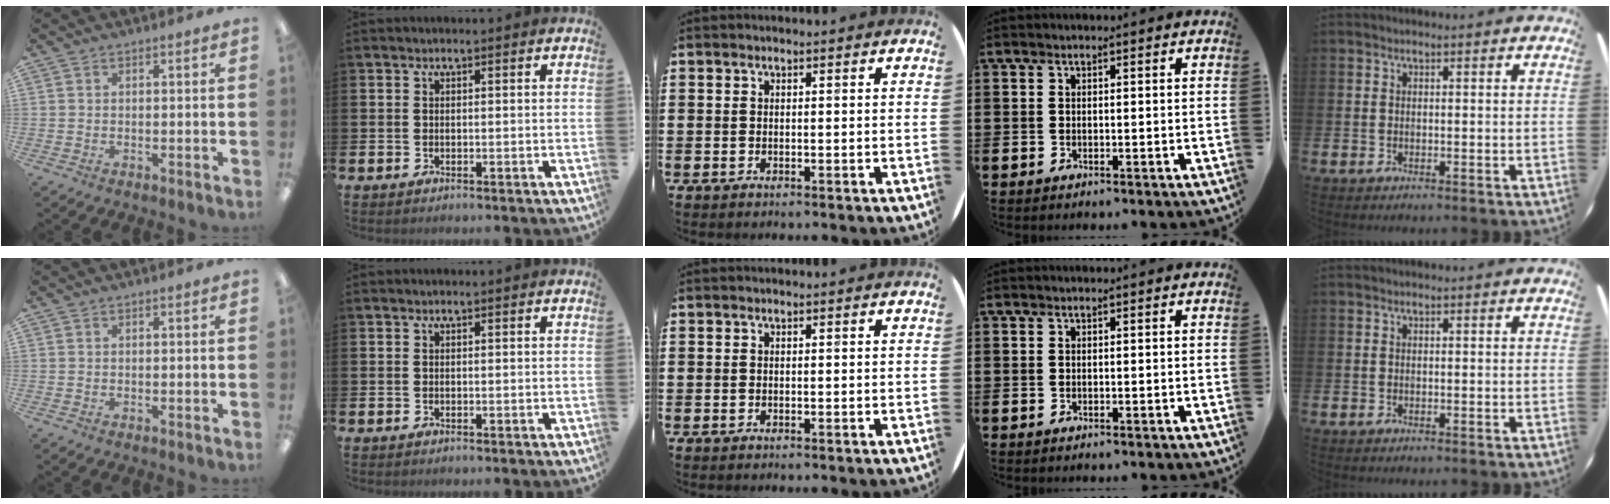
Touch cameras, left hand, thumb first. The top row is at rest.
{}